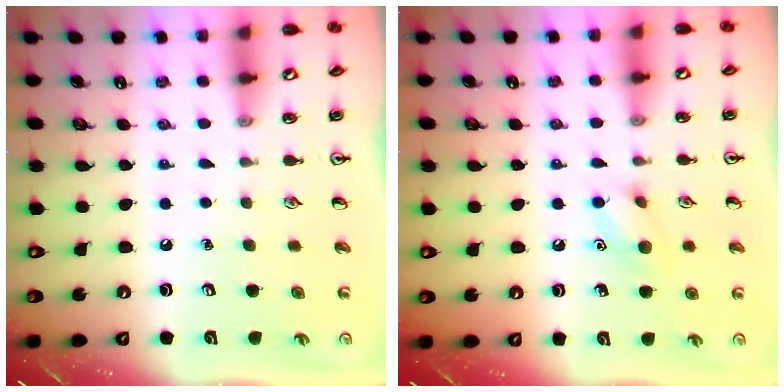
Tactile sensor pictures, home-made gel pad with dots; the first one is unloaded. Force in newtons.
{"total": 7.8, "press": 7.7, "slide": 1.4}